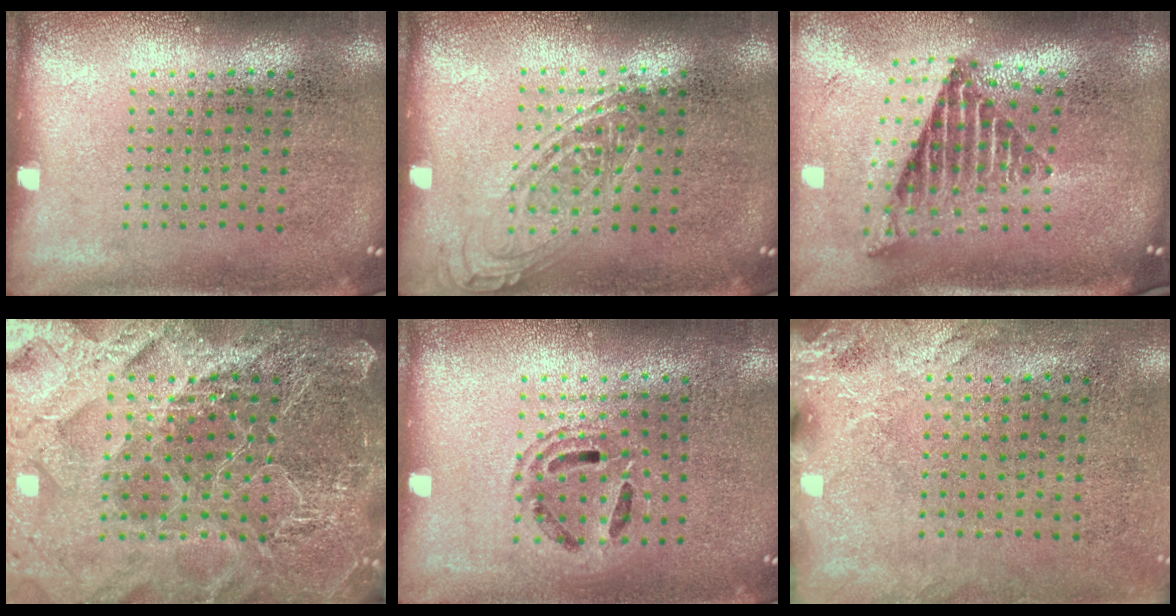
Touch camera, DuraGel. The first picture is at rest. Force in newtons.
{"total": 1.1, "press": 1.1, "slide": 0.1}
{"total": 2.6, "press": 1.7, "slide": 1.9}
{"total": 6.1, "press": 5.3, "slide": 3.0}
{"total": 1.2, "press": 1.1, "slide": 0.4}
{"total": 2.5, "press": 2.1, "slide": 1.5}